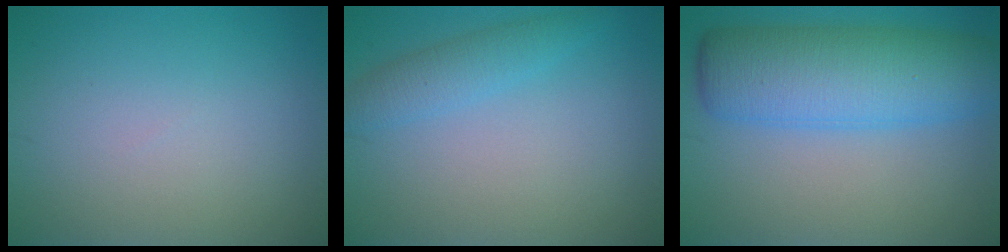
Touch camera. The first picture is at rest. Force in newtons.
{"total": 2.3, "press": 2.3, "slide": 0.0}
{"total": 9.1, "press": 9.1, "slide": 0.2}